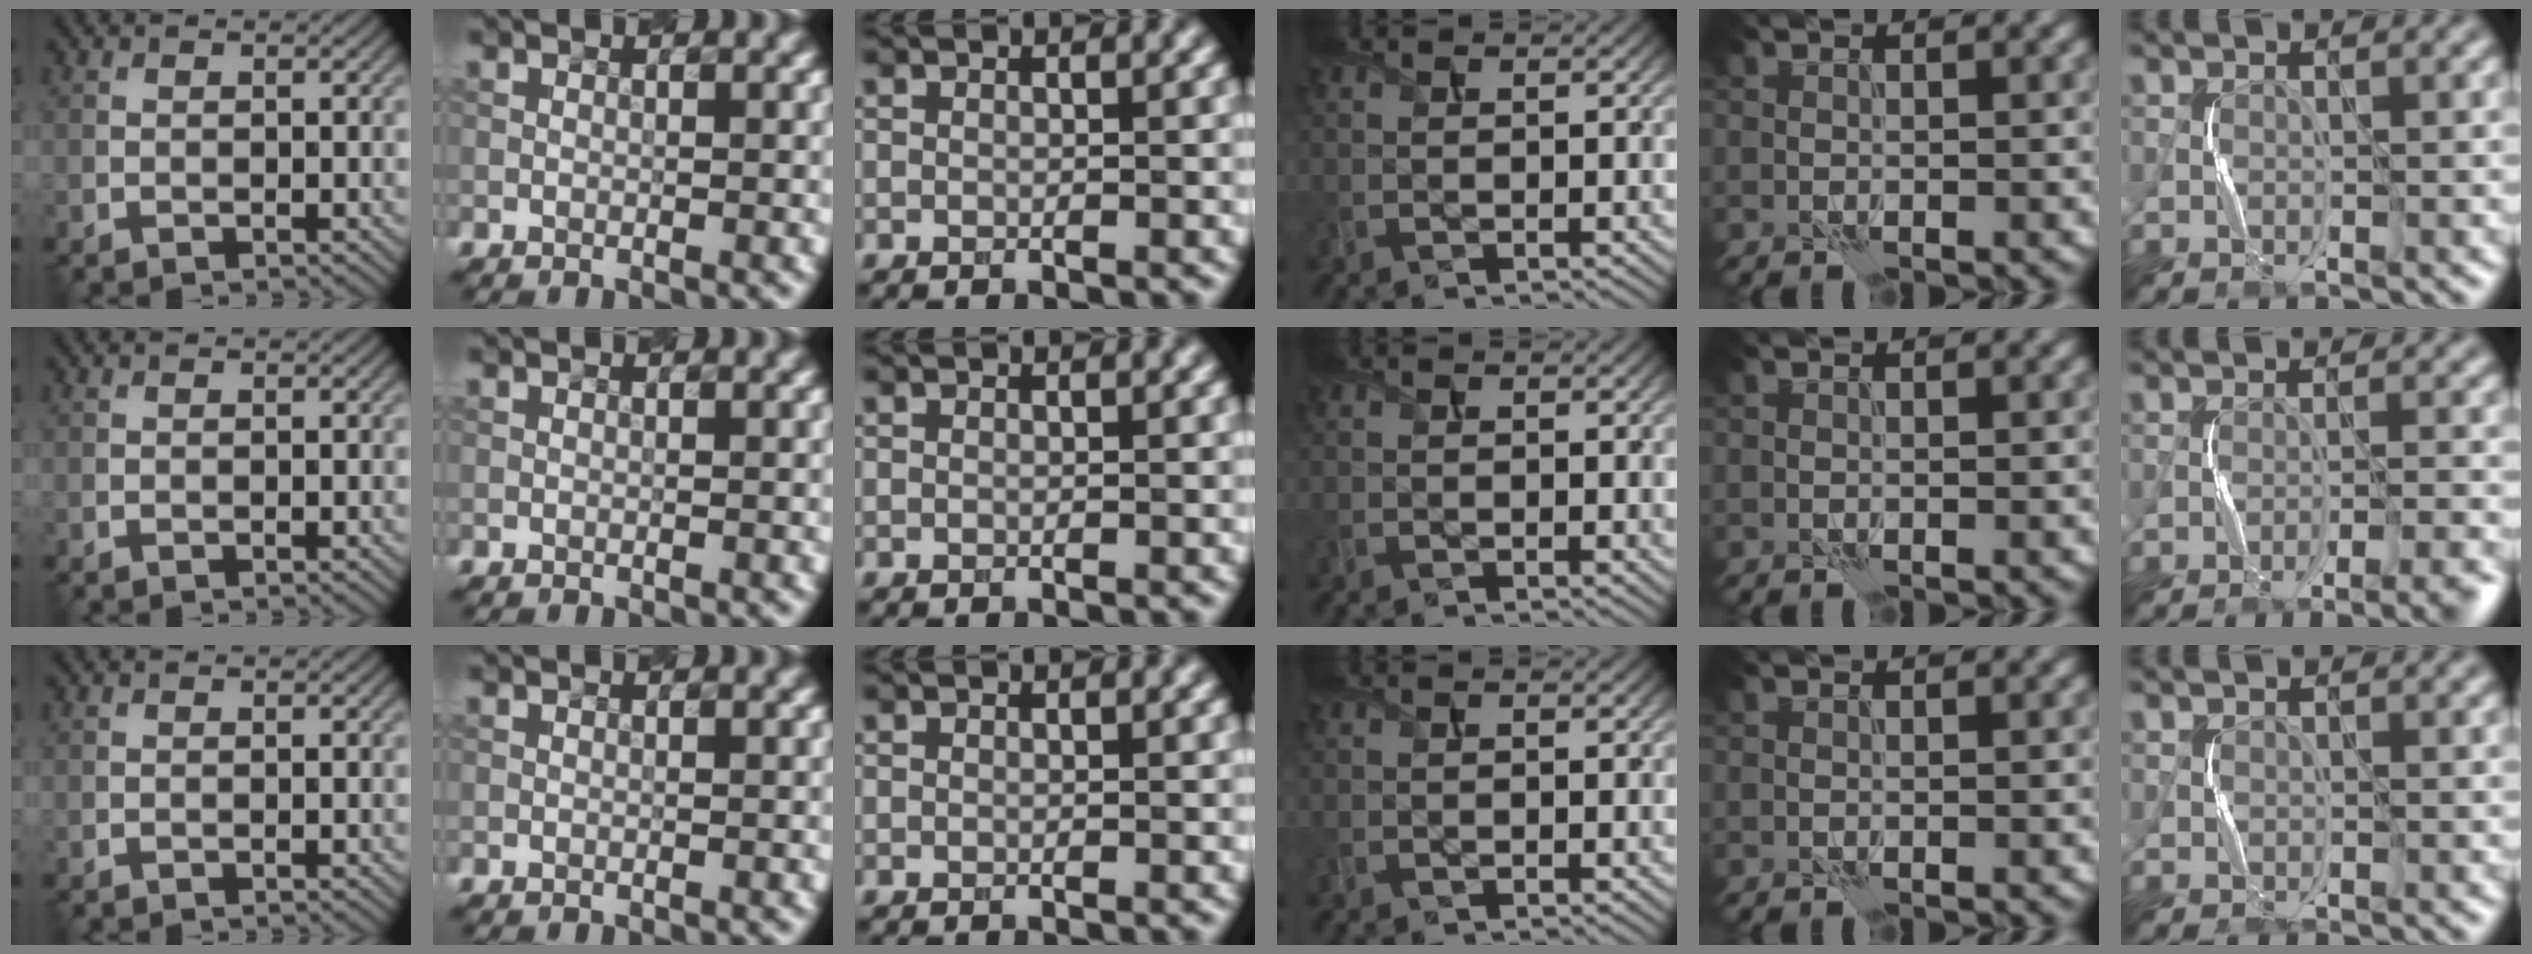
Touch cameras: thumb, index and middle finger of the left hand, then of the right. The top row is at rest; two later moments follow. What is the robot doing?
{"motion": "squeeze", "object": "paper clamp"}